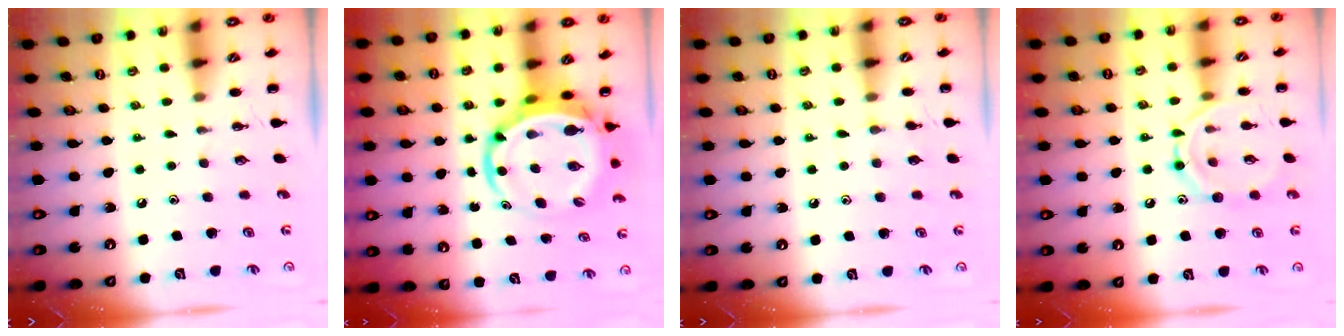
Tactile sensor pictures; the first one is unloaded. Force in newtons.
{"total": 7.9, "press": 7.5, "slide": 2.5}
{"total": 3.7, "press": 3.5, "slide": 1.1}
{"total": 10.6, "press": 10.6, "slide": 0.5}